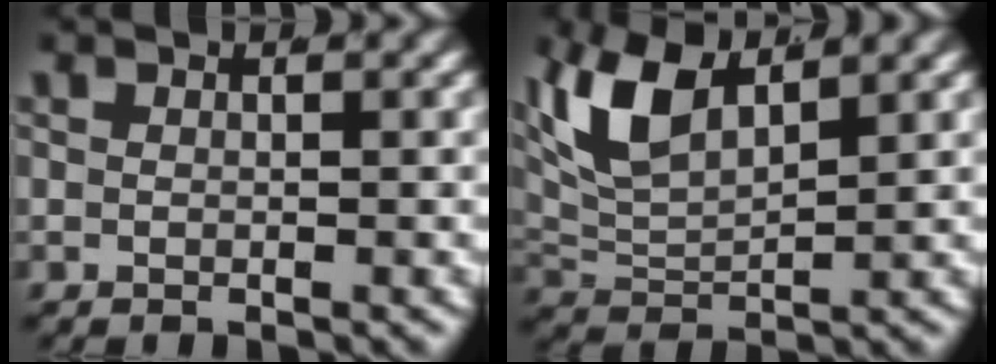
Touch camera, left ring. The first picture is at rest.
{"total": 6.5, "force": [2.4, 3.9, 4.5], "torque": [-0.119, -0.014, 0.051]}